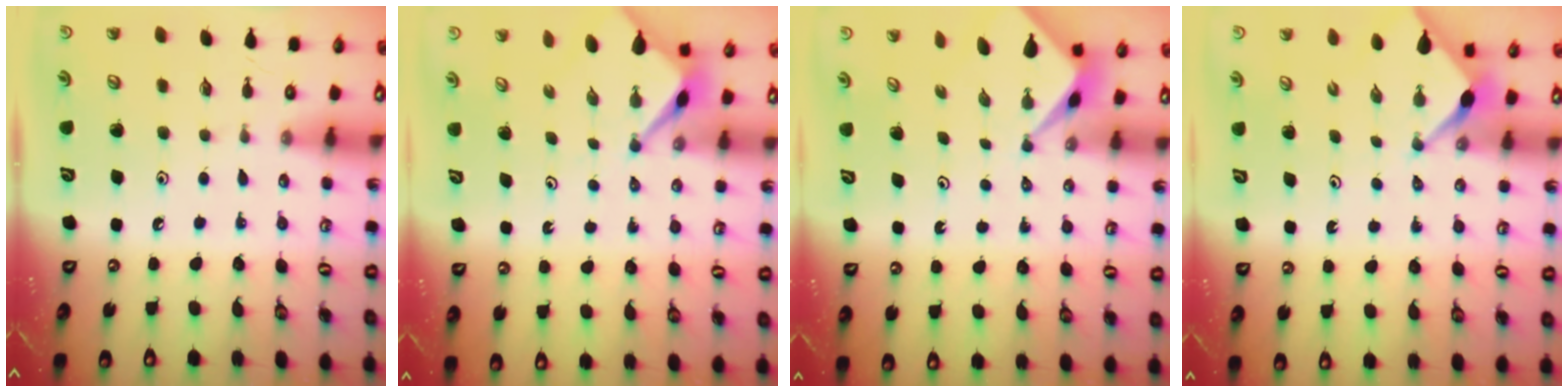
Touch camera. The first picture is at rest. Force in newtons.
{"total": 3.2, "press": 3.2, "slide": 0.2}
{"total": 1.7, "press": 1.7, "slide": 0.2}
{"total": 2.5, "press": 2.5, "slide": 0.3}